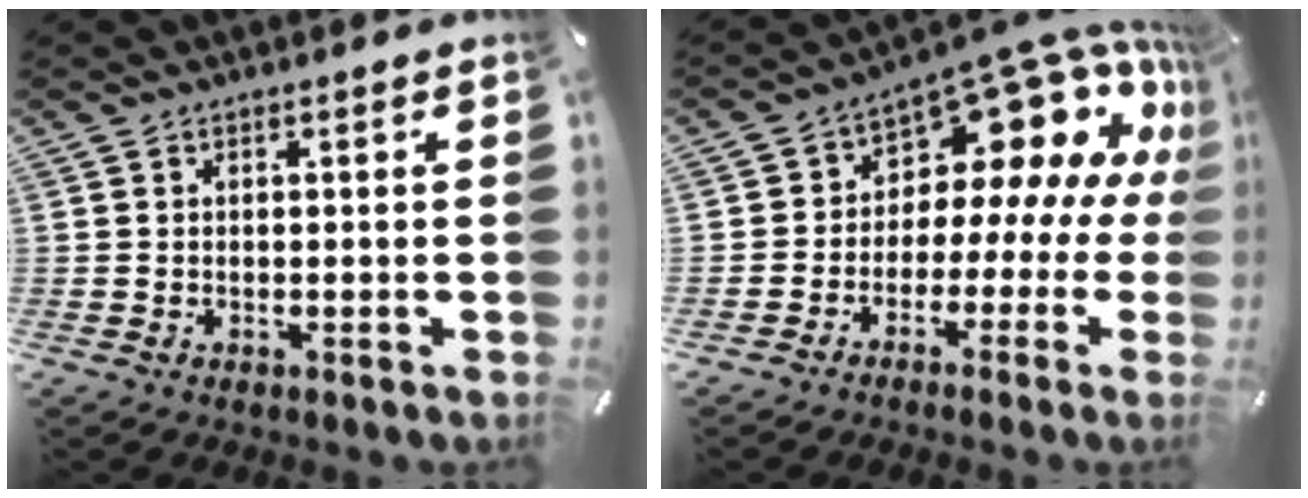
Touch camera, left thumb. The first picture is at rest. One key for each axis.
{"total": 15.4, "fx": 7.9, "fy": 9.0, "fz": 9.7, "tx": -0.144, "ty": -0.071, "tz": 0.133}